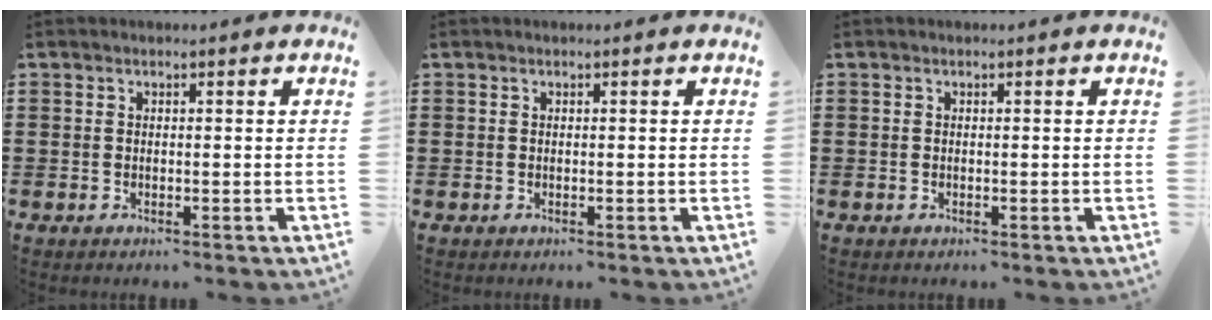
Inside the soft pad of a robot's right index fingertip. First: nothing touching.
{"total": 0.0}
{"total": 0.0}